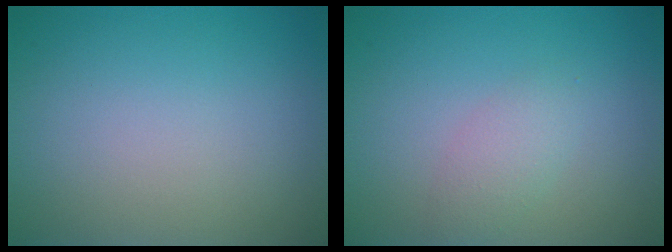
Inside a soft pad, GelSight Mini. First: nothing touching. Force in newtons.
{"total": 1.8, "press": 1.8, "slide": 0.0}